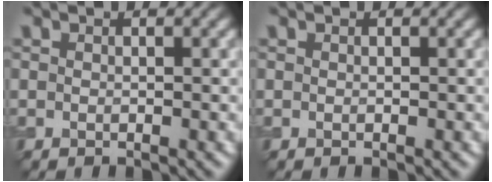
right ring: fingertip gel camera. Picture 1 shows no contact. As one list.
[{"total": 0.0}]